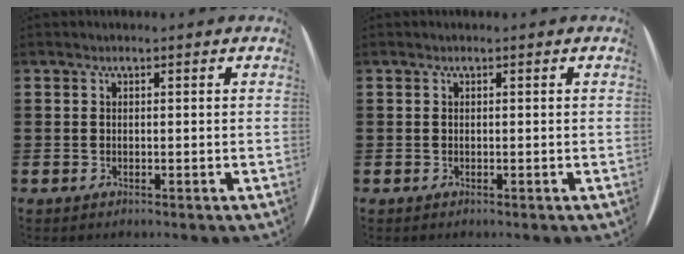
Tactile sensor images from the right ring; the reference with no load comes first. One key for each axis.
{"total": 0.0}